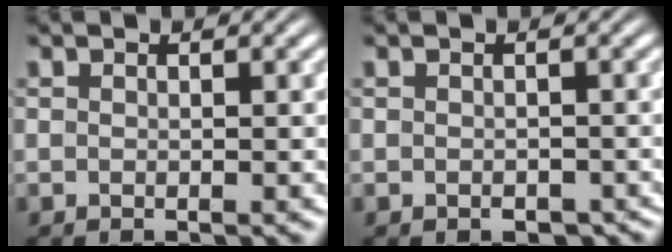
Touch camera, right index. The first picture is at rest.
{"total": 1.4, "force": [-1.2, 0.7, 0.4], "torque": [-0.007, -0.010, -0.012]}